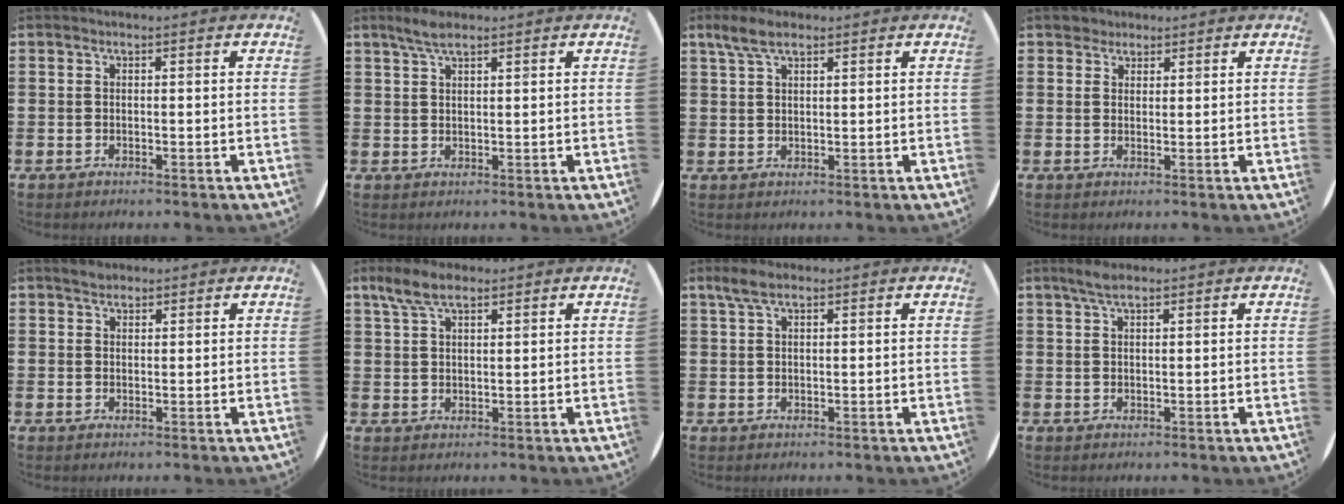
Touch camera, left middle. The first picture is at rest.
{"total": 2.9, "force": [2.2, 0.7, 1.7], "torque": [-0.029, 0.002, 0.037]}
{"total": 4.1, "force": [2.8, 1.7, 2.5], "torque": [-0.045, 0.004, 0.050]}
{"total": 2.1, "force": [1.7, 1.1, -0.1], "torque": [0.008, 0.003, 0.033]}
{"total": 1.5, "force": [1.4, 0.6, 0.2], "torque": [0.004, 0.001, 0.024]}
{"total": 5.1, "force": [3.6, 2.1, 2.9], "torque": [-0.056, 0.001, 0.064]}
{"total": 3.0, "force": [2.0, 1.1, 1.9], "torque": [-0.032, 0.004, 0.033]}
{"total": 2.3, "force": [1.7, 0.6, 1.3], "torque": [-0.019, 0.003, 0.028]}